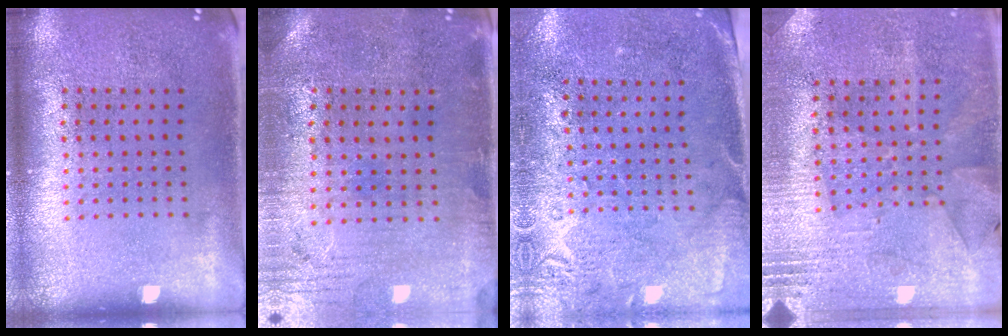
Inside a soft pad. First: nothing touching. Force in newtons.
{"total": 0.6, "press": 0.4, "slide": 0.5}
{"total": 2.8, "press": 2.3, "slide": 1.5}
{"total": 2.8, "press": 2.5, "slide": 1.1}